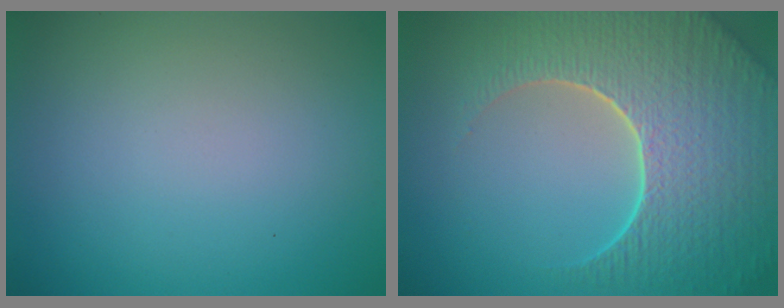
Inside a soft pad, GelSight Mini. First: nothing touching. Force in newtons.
{"total": 9.0, "press": 6.2, "slide": 6.5}